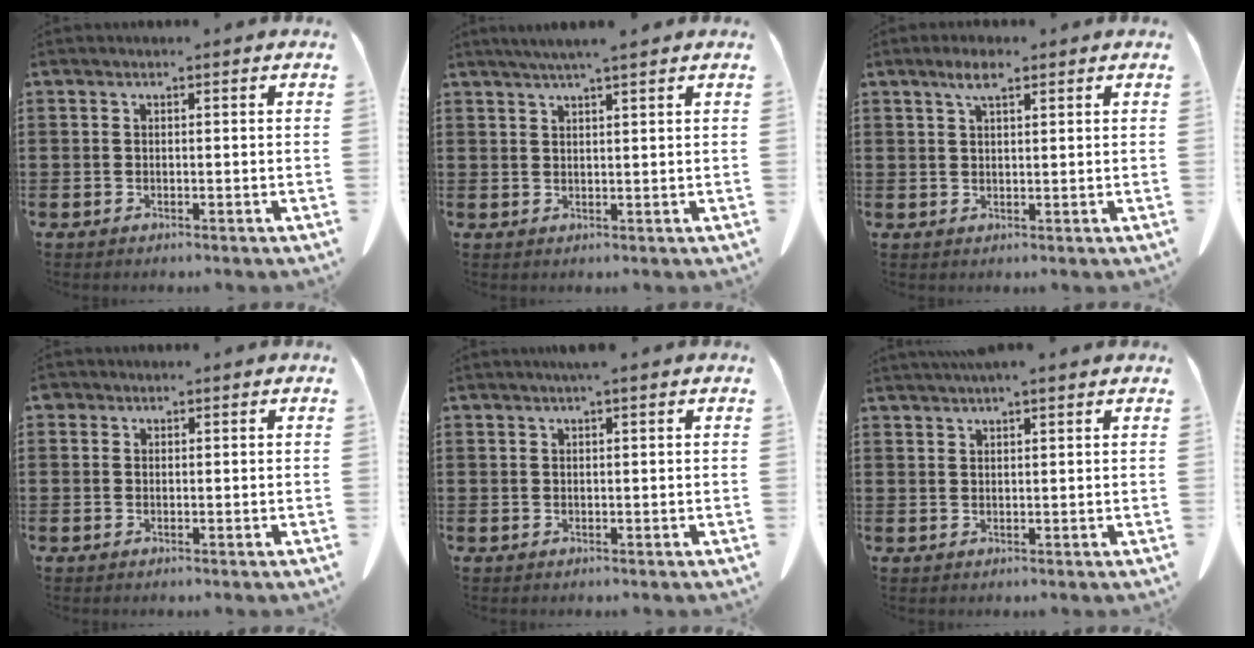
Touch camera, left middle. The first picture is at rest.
{"total": 2.7, "force": [2.2, -0.1, 1.6], "torque": [-0.036, 0.002, 0.040]}
{"total": 3.4, "force": [2.0, 0.9, 2.6], "torque": [-0.055, 0.007, 0.035]}
{"total": 0.7, "force": [0.4, 0.6, 0.2], "torque": [-0.006, 0.005, 0.008]}
{"total": 1.2, "force": [0.8, 0.0, 0.8], "torque": [-0.017, 0.001, 0.015]}
{"total": 2.1, "force": [1.9, 0.0, 0.9], "torque": [-0.022, 0.000, 0.037]}